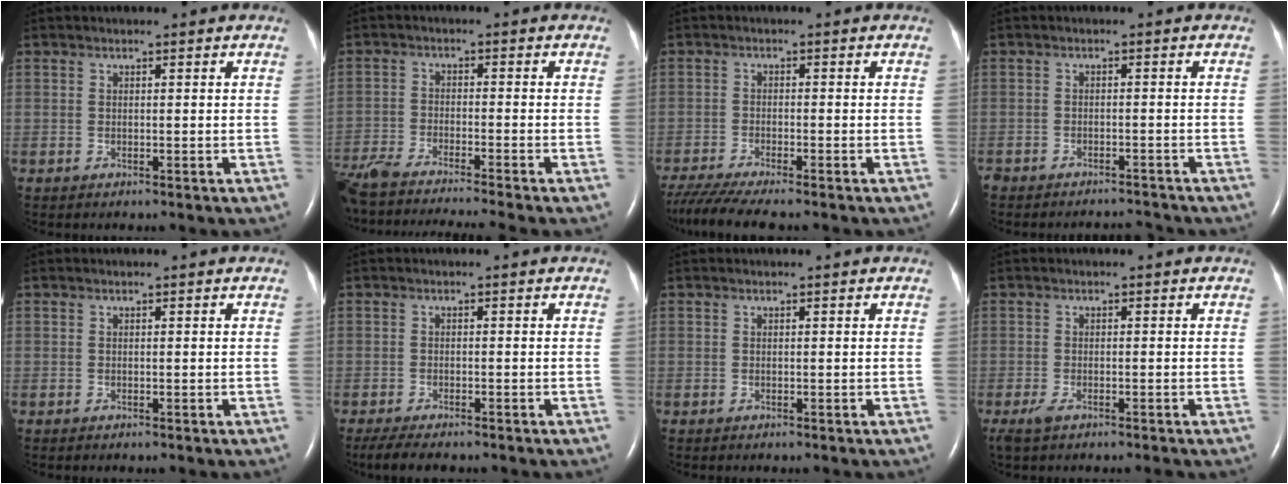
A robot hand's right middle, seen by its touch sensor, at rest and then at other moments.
{"total": 16.2, "force": [-14.5, -0.6, 7.2], "torque": [-0.131, -0.033, -0.240]}
{"total": 8.3, "force": [-7.2, -0.1, 4.2], "torque": [-0.072, -0.022, -0.120]}
{"total": 4.9, "force": [-4.8, 0.8, 0.2], "torque": [-0.003, -0.005, -0.074]}
{"total": 0.0}
{"total": 5.1, "force": [-4.1, 1.2, 2.8], "torque": [-0.050, -0.013, -0.060]}
{"total": 0.0}
{"total": 2.1, "force": [-1.5, 0.4, 1.4], "torque": [-0.033, -0.006, -0.027]}